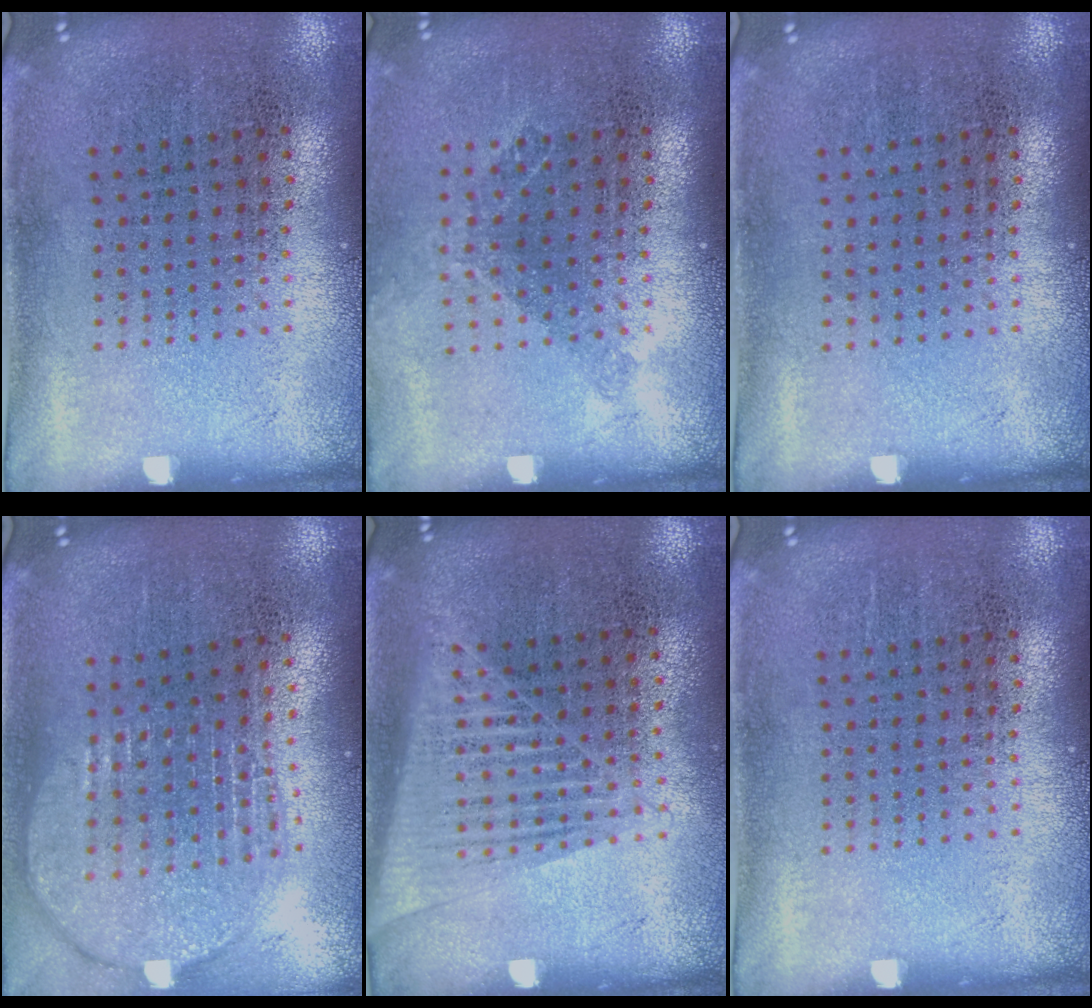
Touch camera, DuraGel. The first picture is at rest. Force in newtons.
{"total": 1.1, "press": 0.9, "slide": 0.6}
{"total": 0.0}
{"total": 1.9, "press": 1.6, "slide": 1.0}
{"total": 1.4, "press": 1.3, "slide": 0.7}
{"total": 0.0}